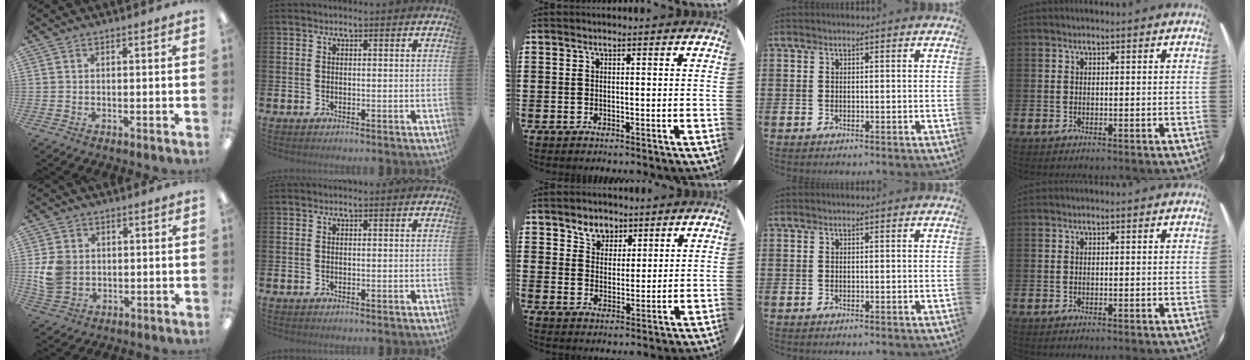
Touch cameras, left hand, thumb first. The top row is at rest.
{"thumb": {"total": 7.9, "force": [0.7, 6.8, 3.8], "torque": [-0.073, 0.012, 0.018]}, "middle": {"total": 3.9, "force": [3.1, 2.4, 0.0], "torque": [-0.012, 0.001, 0.058]}}